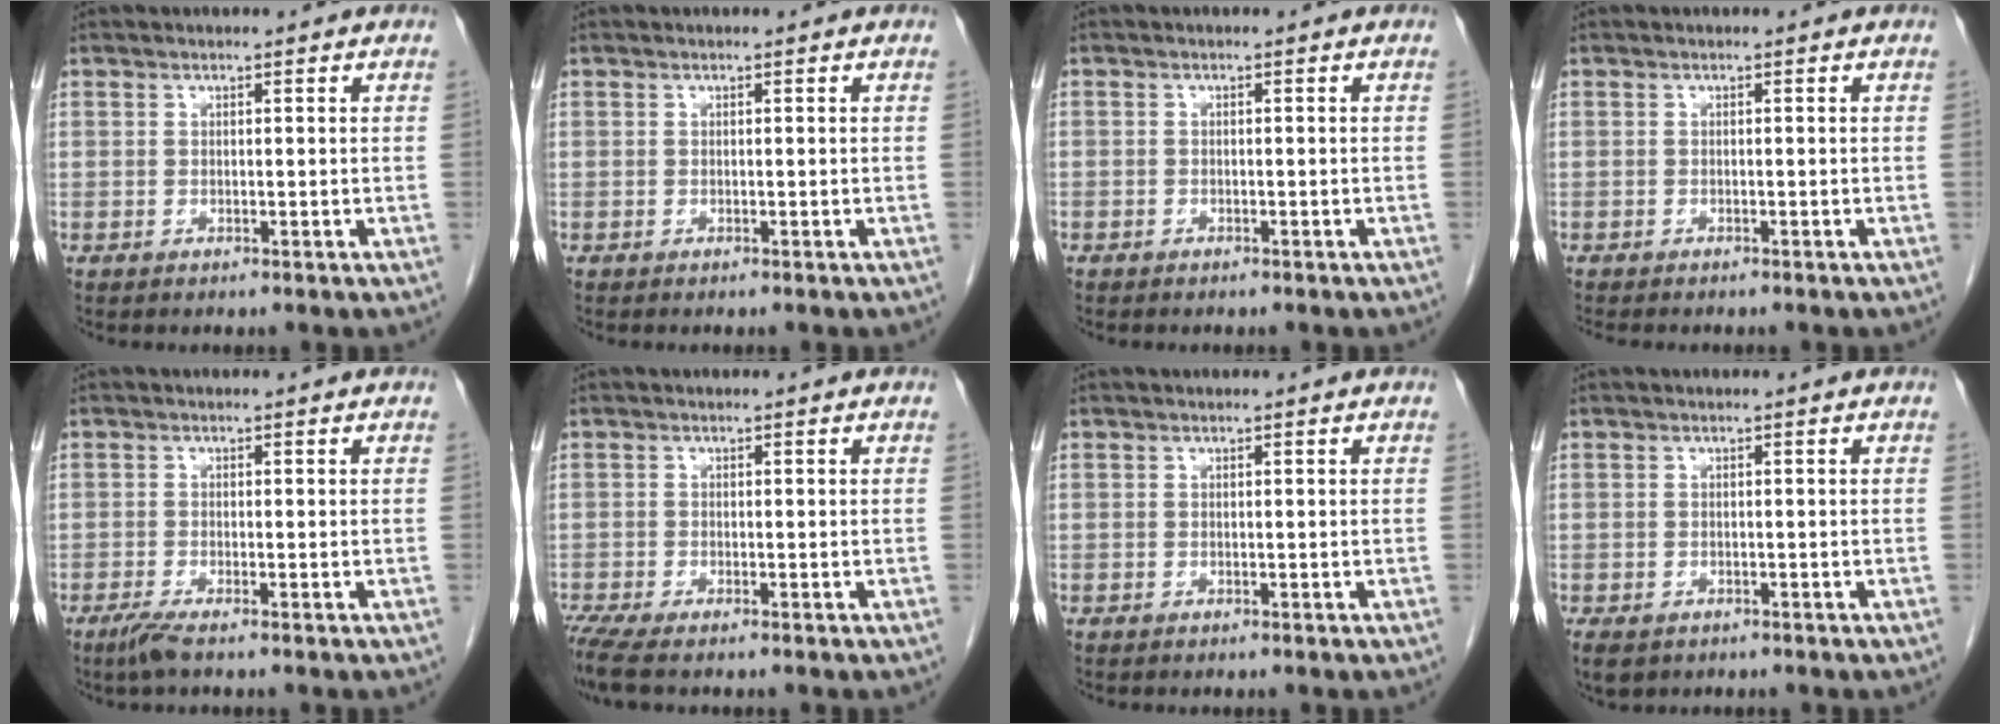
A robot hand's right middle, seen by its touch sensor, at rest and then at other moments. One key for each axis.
{"total": 0.0}
{"total": 0.8, "fx": -0.6, "fy": 0.5, "fz": 0.1, "tx": -0.004, "ty": 0.002, "tz": -0.008}
{"total": 4.3, "fx": -3.8, "fy": 1.0, "fz": 1.9, "tx": -0.021, "ty": -0.007, "tz": -0.048}
{"total": 2.2, "fx": -1.5, "fy": 0.0, "fz": 1.5, "tx": -0.038, "ty": -0.007, "tz": -0.034}
{"total": 3.5, "fx": -2.8, "fy": 0.2, "fz": 2.1, "tx": -0.040, "ty": -0.010, "tz": -0.054}
{"total": 0.0}
{"total": 4.5, "fx": -2.8, "fy": 3.0, "fz": 1.9, "tx": -0.035, "ty": -0.006, "tz": -0.039}